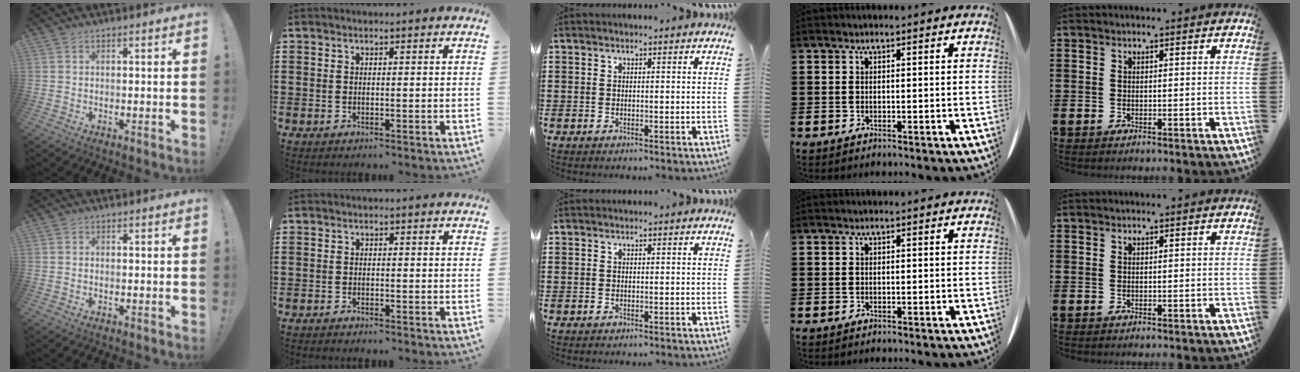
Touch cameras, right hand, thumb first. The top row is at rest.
{"thumb": {"total": 0.6, "force": [-0.3, 0.4, 0.3], "torque": [-0.013, 0.005, -0.003]}, "index": {"total": 0.9, "force": [-0.9, 0.0, 0.0], "torque": [-0.003, 0.000, -0.018]}}